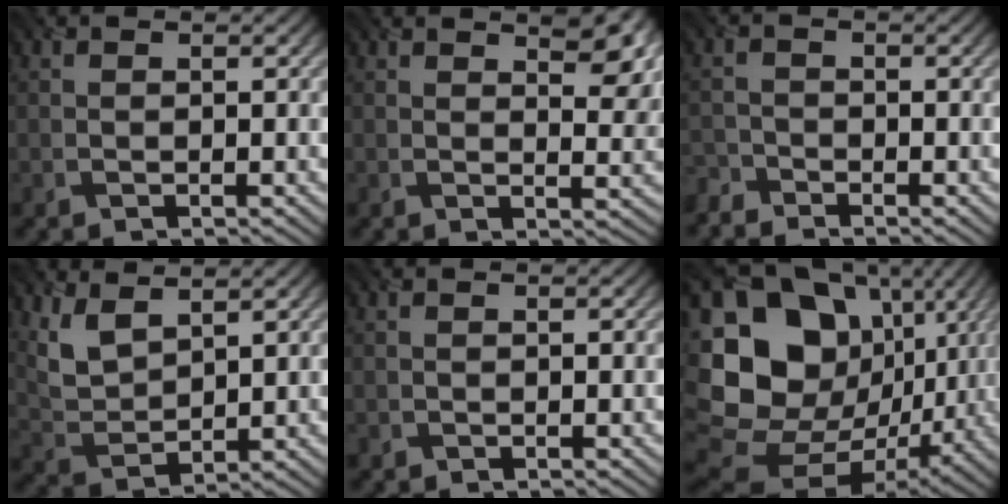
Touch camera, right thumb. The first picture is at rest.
{"total": 5.9, "force": [3.2, 2.4, 4.3], "torque": [-0.062, 0.001, 0.052]}
{"total": 2.4, "force": [-2.3, 0.6, 0.2], "torque": [-0.007, -0.002, -0.057]}
{"total": 5.4, "force": [3.2, 2.6, 3.3], "torque": [-0.090, -0.008, 0.072]}
{"total": 0.5, "force": [-0.4, 0.3, 0.0], "torque": [-0.001, -0.001, -0.009]}
{"total": 23.1, "force": [3.7, 19.2, 12.3], "torque": [-0.302, -0.007, 0.089]}